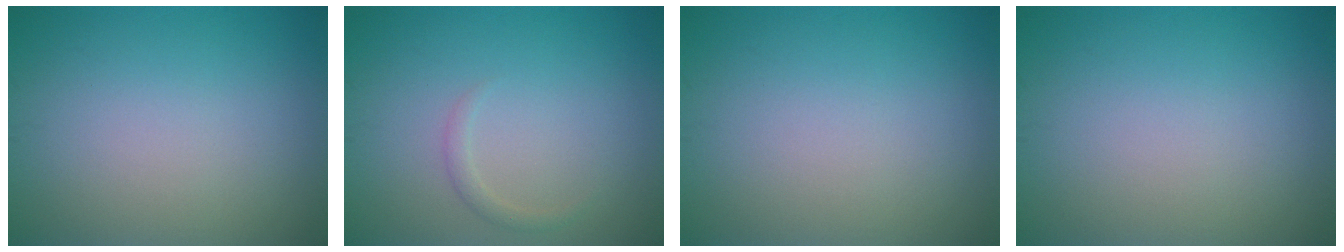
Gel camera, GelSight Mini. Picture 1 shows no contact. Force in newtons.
{"total": 0.9, "press": 0.9, "slide": 0.0}
{"total": 0.0}
{"total": 0.0}